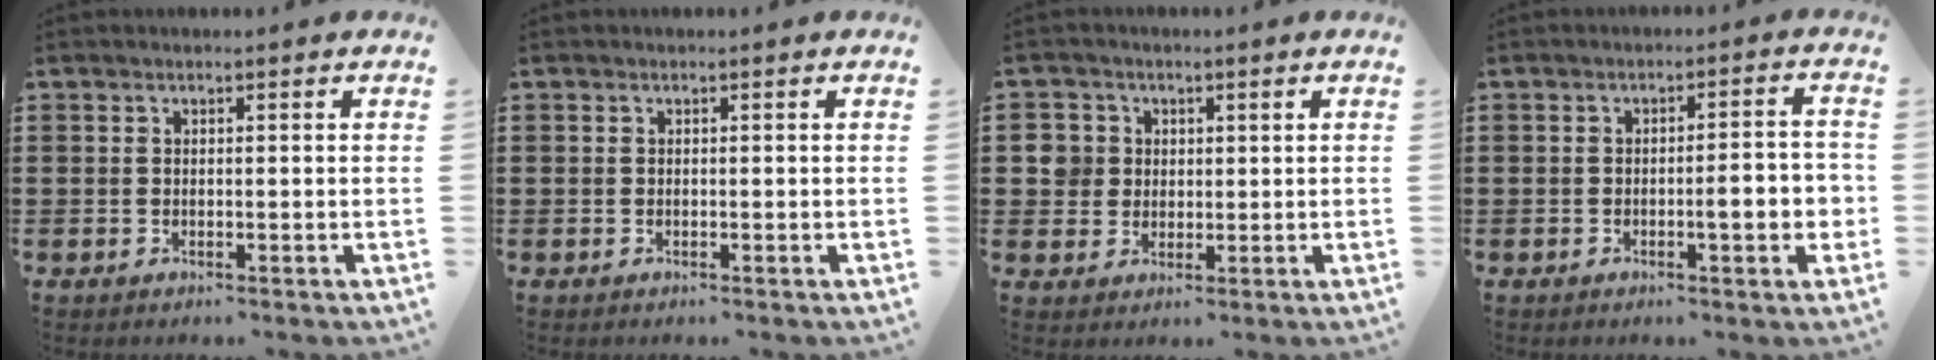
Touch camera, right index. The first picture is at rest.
{"total": 0.0}
{"total": 4.3, "force": [0.8, 4.1, 0.9], "torque": [-0.037, 0.015, 0.015]}
{"total": 5.1, "force": [-1.0, 0.7, 4.9], "torque": [-0.065, -0.007, -0.020]}